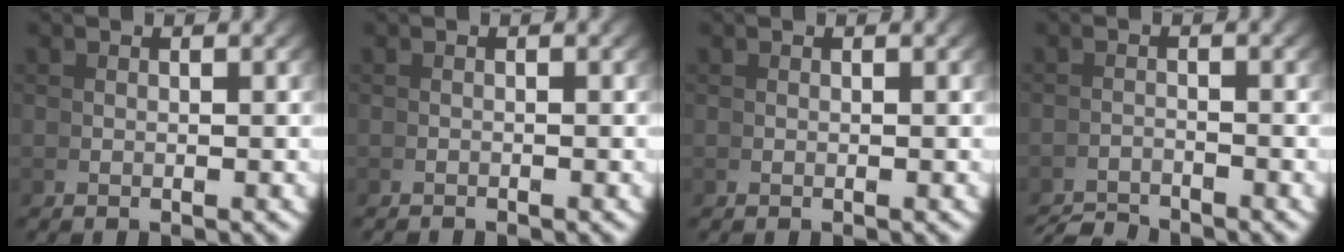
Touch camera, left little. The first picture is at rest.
{"total": 0.9, "force": [-0.6, -0.5, -0.4], "torque": [0.006, -0.003, -0.010]}
{"total": 0.0}
{"total": 3.1, "force": [-3.1, -0.4, -0.2], "torque": [0.015, -0.008, -0.054]}